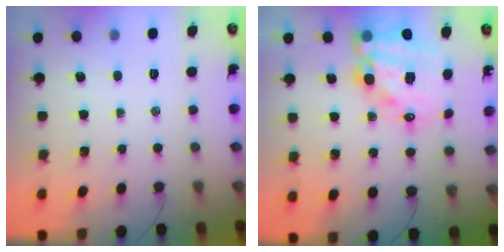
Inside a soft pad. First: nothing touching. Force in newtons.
{"total": 18.1, "press": 17.6, "slide": 4.1}